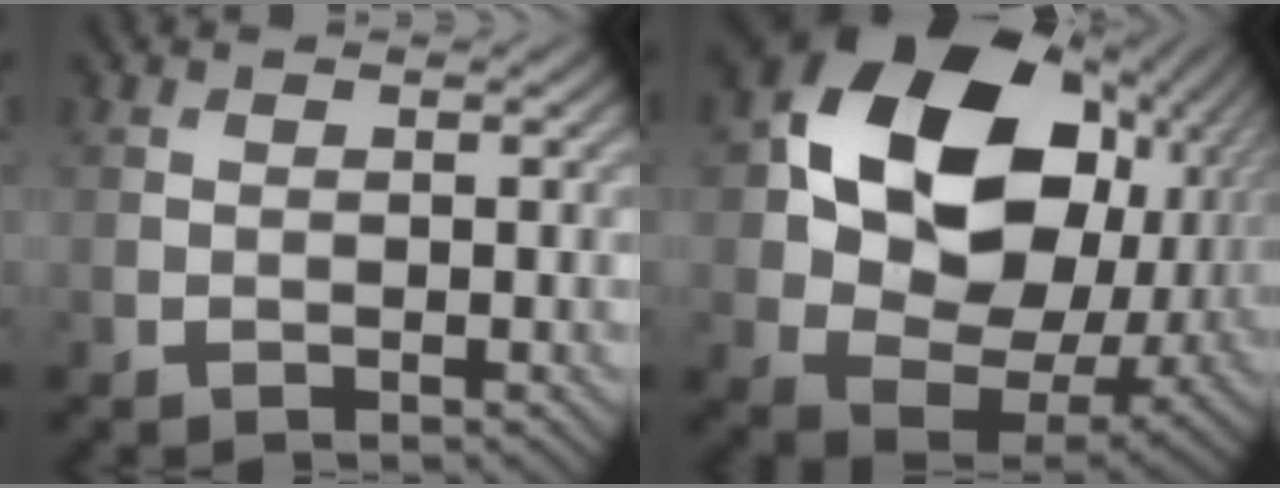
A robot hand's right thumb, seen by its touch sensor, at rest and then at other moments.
{"total": 19.7, "force": [5.0, 14.5, 12.4], "torque": [-0.250, -0.009, 0.114]}